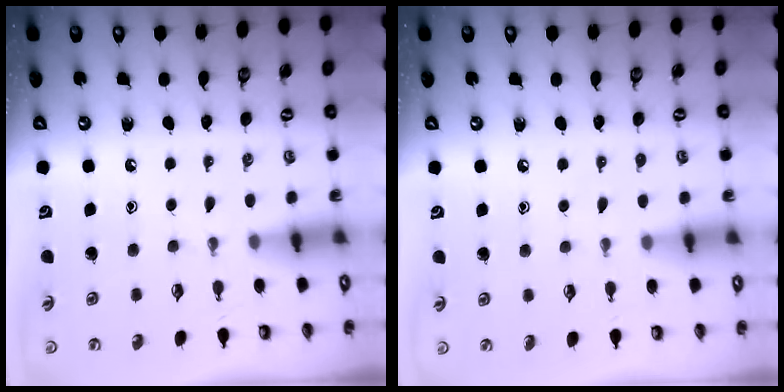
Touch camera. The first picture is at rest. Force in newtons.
{"total": 2.3, "press": 2.3, "slide": 0.3}